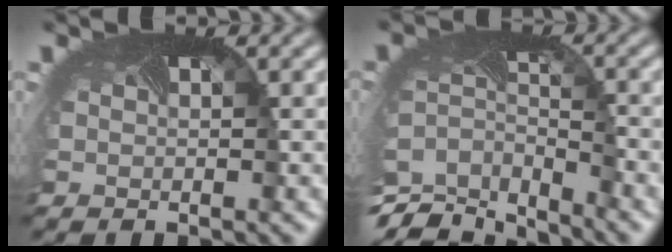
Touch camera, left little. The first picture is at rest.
{"total": 7.7, "force": [-6.7, 2.4, 2.9], "torque": [-0.089, -0.024, -0.115]}